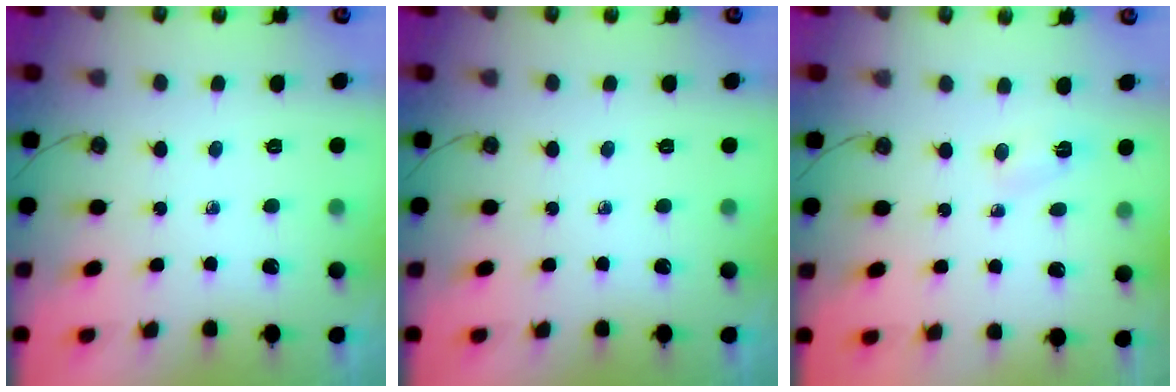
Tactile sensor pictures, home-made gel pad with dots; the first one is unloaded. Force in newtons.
{"total": 0.0}
{"total": 2.5, "press": 2.4, "slide": 0.4}